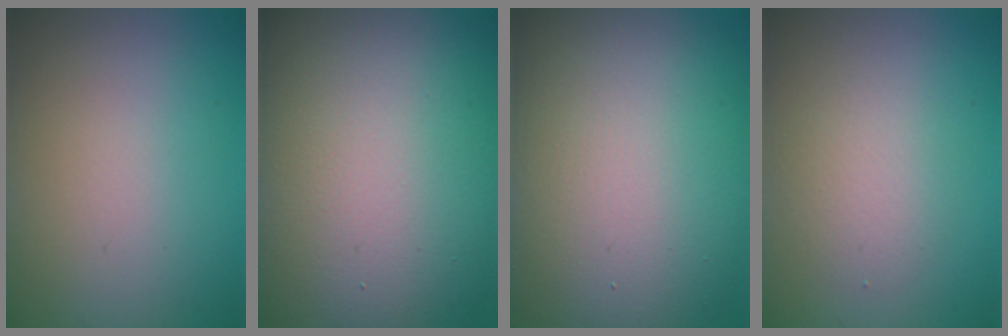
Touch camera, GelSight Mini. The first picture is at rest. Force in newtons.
{"total": 20.6, "press": 20.6, "slide": 1.1}
{"total": 16.6, "press": 16.6, "slide": 0.4}
{"total": 2.5, "press": 2.5, "slide": 0.2}